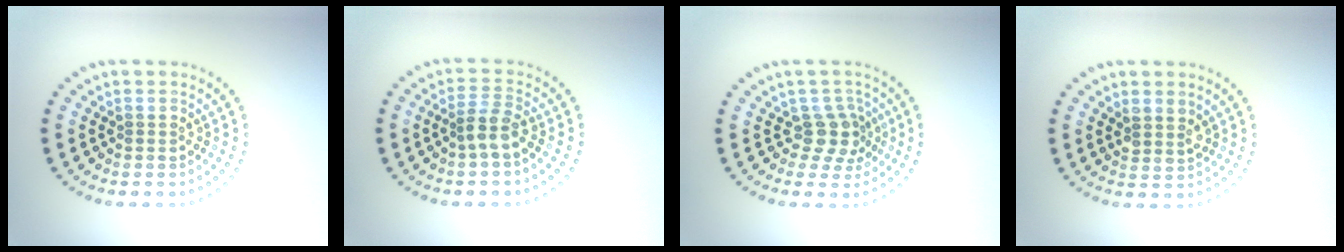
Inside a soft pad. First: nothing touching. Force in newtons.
{"total": 2.2, "press": 1.6, "slide": 1.4}
{"total": 2.7, "press": 2.1, "slide": 1.7}
{"total": 1.7, "press": 1.5, "slide": 0.9}